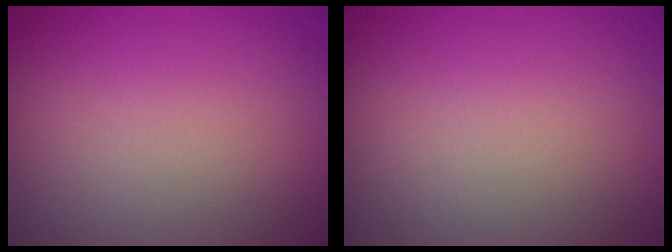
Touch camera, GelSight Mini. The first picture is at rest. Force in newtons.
{"total": 0.0}